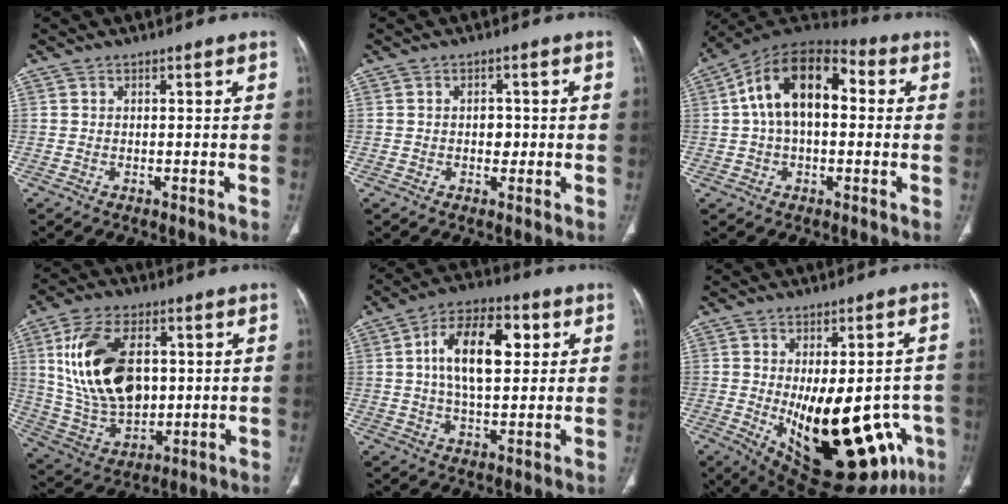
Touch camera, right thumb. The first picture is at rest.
{"total": 2.3, "force": [-0.1, 1.8, 1.5], "torque": [-0.008, 0.005, -0.004]}
{"total": 16.1, "force": [2.2, 9.3, 12.9], "torque": [-0.210, 0.044, 0.028]}
{"total": 19.6, "force": [3.8, 12.0, 15.0], "torque": [-0.264, -0.011, 0.083]}
{"total": 14.4, "force": [3.2, 7.6, 11.9], "torque": [-0.189, 0.011, 0.049]}
{"total": 26.0, "force": [-7.2, 12.3, 21.7], "torque": [-0.247, -0.018, -0.066]}